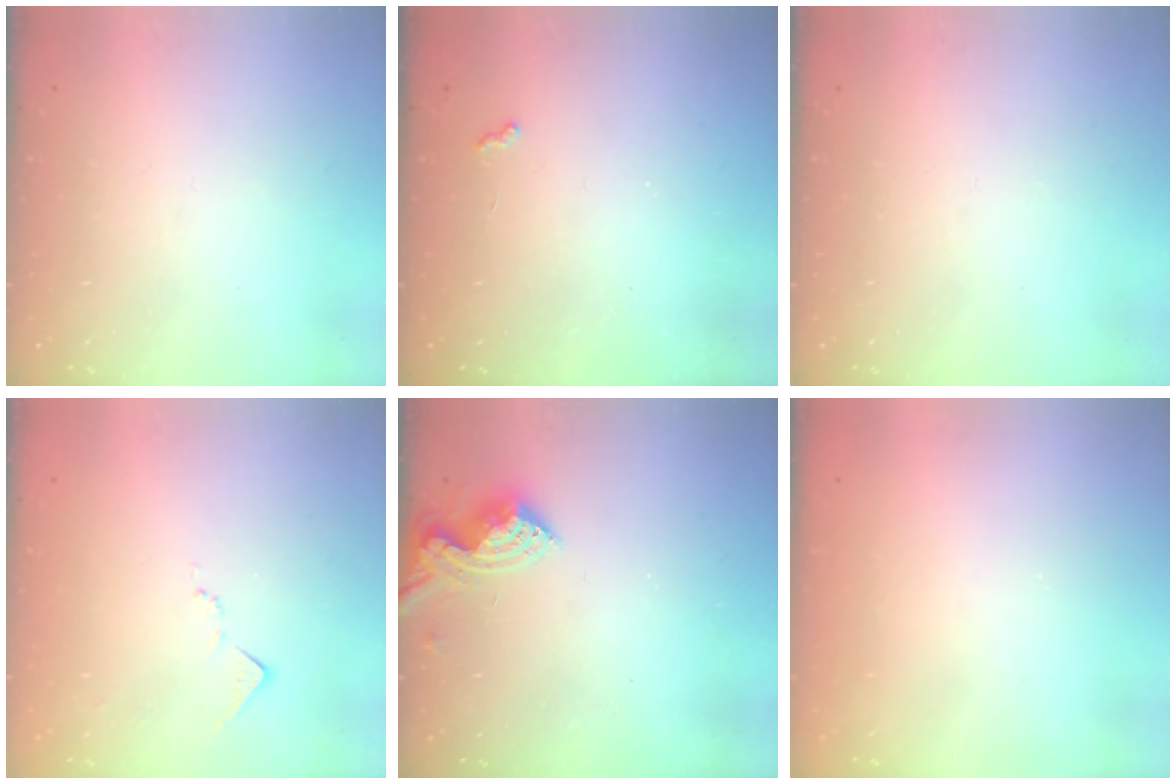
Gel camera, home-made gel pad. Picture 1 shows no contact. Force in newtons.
{"total": 2.6, "press": 2.6, "slide": 0.4}
{"total": 0.0}
{"total": 7.3, "press": 7.2, "slide": 0.8}
{"total": 7.6, "press": 7.6, "slide": 0.3}
{"total": 1.2, "press": 1.2, "slide": 0.1}